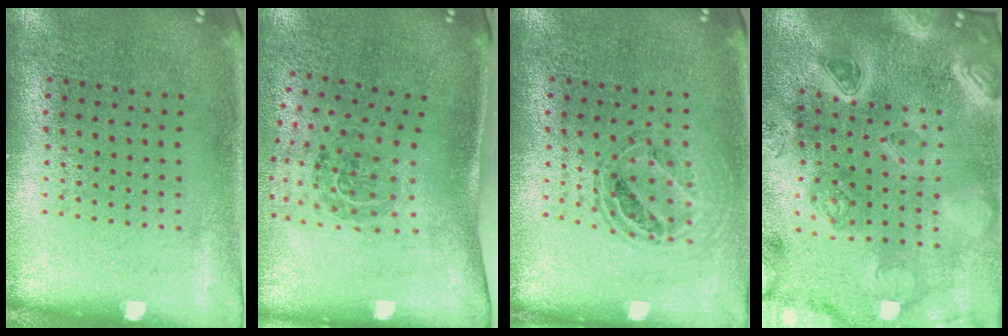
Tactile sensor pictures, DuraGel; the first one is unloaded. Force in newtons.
{"total": 1.7, "press": 1.1, "slide": 1.3}
{"total": 0.7, "press": 0.7, "slide": 0.1}
{"total": 4.6, "press": 4.0, "slide": 2.3}